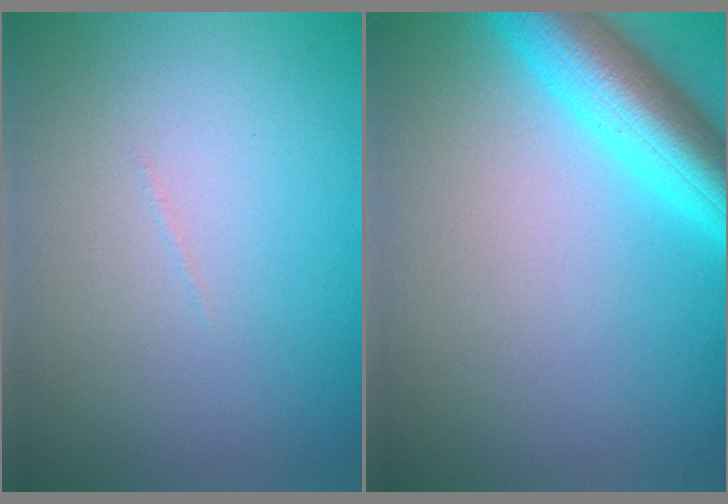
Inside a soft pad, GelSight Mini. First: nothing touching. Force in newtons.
{"total": 6.9, "press": 6.9, "slide": 0.3}